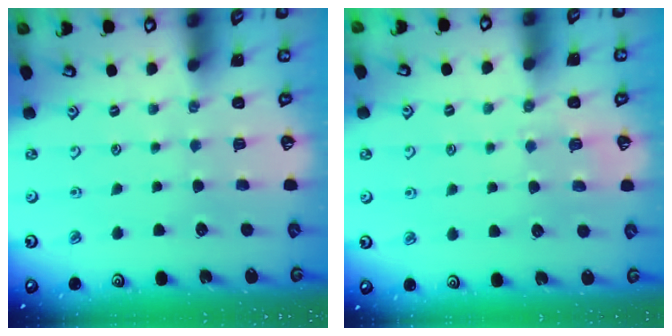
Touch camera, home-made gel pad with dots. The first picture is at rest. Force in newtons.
{"total": 4.9, "press": 4.8, "slide": 1.2}